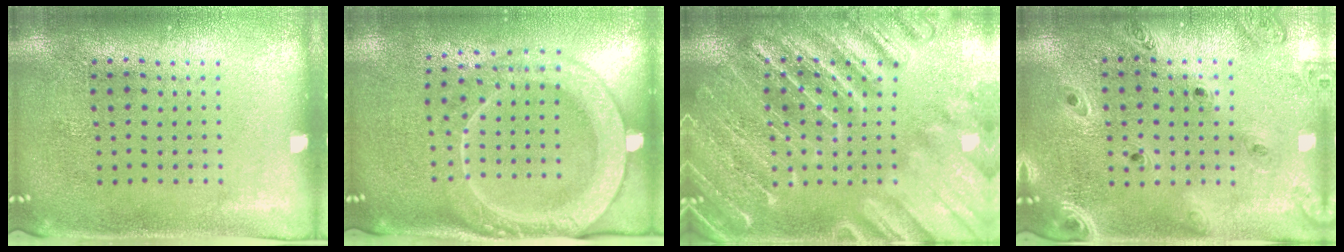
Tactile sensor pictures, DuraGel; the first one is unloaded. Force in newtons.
{"total": 2.4, "press": 2.2, "slide": 1.1}
{"total": 3.5, "press": 3.5, "slide": 0.4}
{"total": 1.3, "press": 1.3, "slide": 0.2}